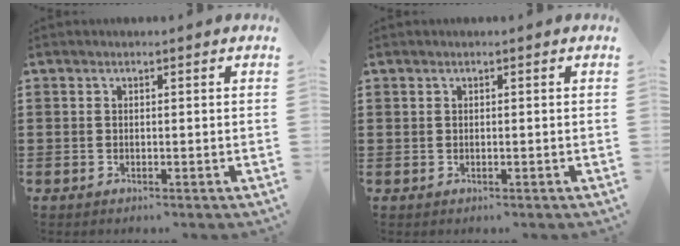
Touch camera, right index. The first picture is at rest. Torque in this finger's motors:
{"motor_torque": [0.23, 0.38, 0.02, -0.01]}